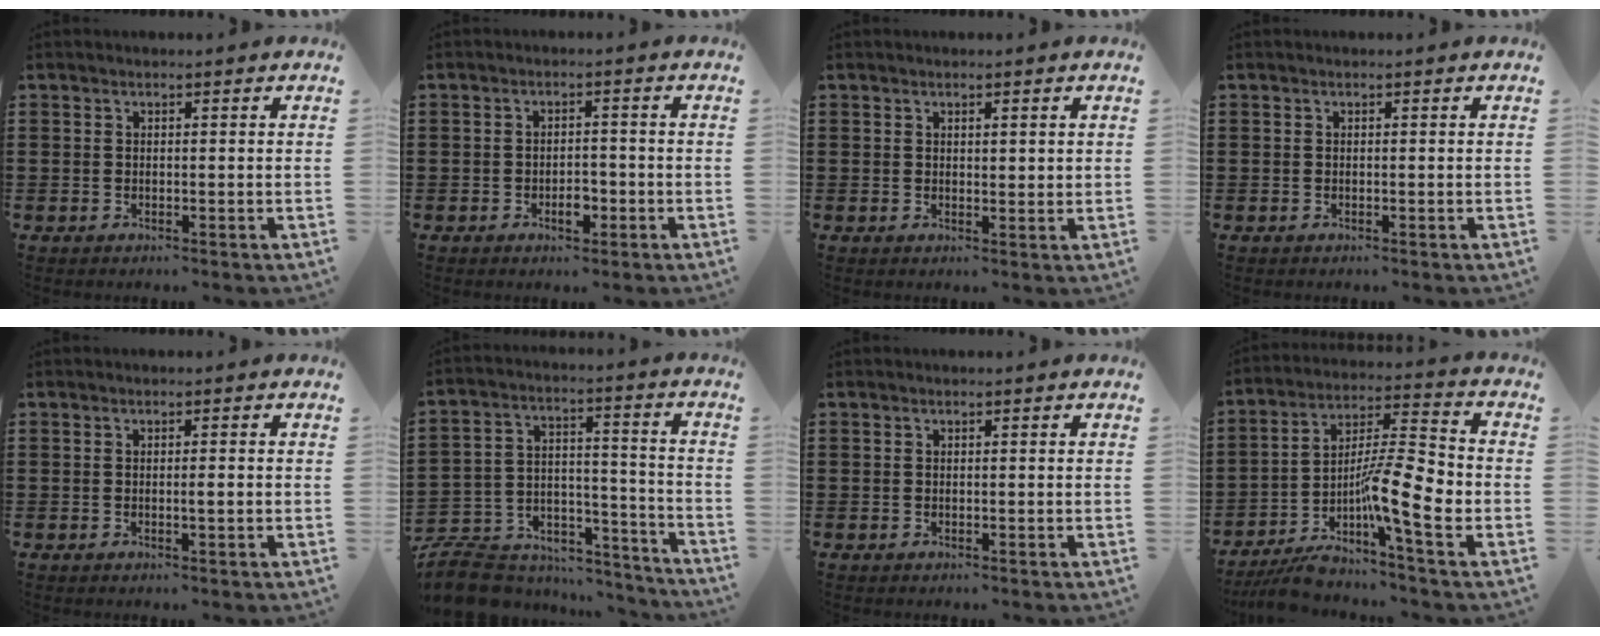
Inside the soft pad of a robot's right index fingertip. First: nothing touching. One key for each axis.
{"total": 3.1, "fx": -1.5, "fy": 1.6, "fz": 2.3, "tx": -0.041, "ty": 0.003, "tz": -0.026}
{"total": 1.0, "fx": 0.8, "fy": 0.3, "fz": 0.6, "tx": -0.013, "ty": 0.003, "tz": 0.013}
{"total": 0.0}
{"total": 1.2, "fx": -0.2, "fy": 0.1, "fz": 1.2, "tx": -0.020, "ty": -0.002, "tz": -0.003}
{"total": 8.6, "fx": -7.6, "fy": 3.5, "fz": 1.9, "tx": -0.047, "ty": 0.013, "tz": -0.149}
{"total": 0.0}
{"total": 12.8, "fx": -4.8, "fy": 2.7, "fz": 11.5, "tx": -0.218, "ty": -0.011, "tz": -0.090}